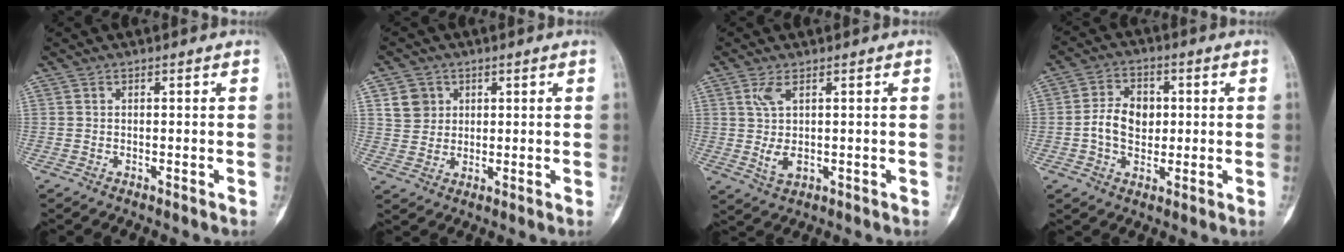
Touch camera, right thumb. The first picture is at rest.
{"total": 5.2, "force": [2.1, 4.5, 1.5], "torque": [-0.005, -0.009, 0.040]}
{"total": 4.8, "force": [1.0, 2.1, 4.2], "torque": [-0.089, -0.003, 0.028]}
{"total": 7.9, "force": [0.0, 5.8, 5.3], "torque": [-0.075, 0.012, -0.005]}